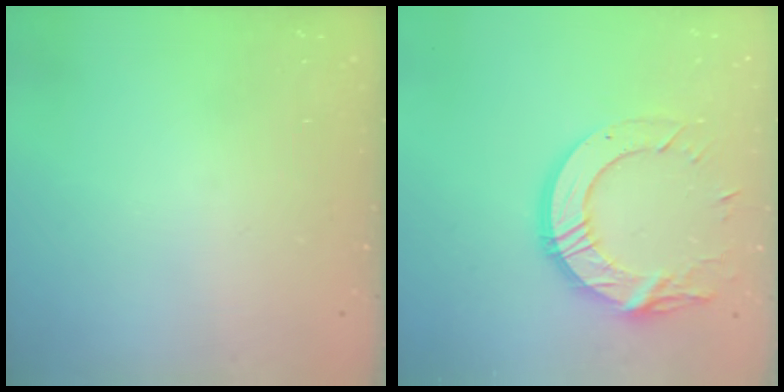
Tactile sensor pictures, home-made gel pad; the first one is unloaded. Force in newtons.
{"total": 16.0, "press": 16.0, "slide": 1.0}